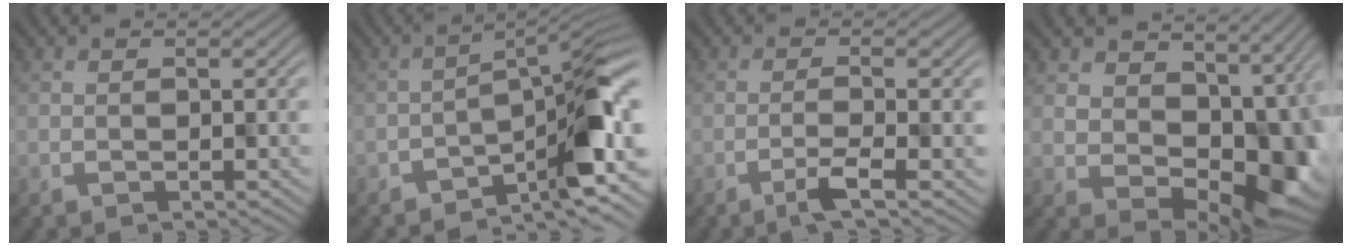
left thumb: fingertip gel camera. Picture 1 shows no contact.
{"total": 6.0, "force": [-2.4, 1.1, 5.4], "torque": [-0.070, 0.013, -0.047]}
{"total": 2.4, "force": [-0.9, 0.0, 2.3], "torque": [-0.035, 0.007, -0.033]}
{"total": 9.3, "force": [2.5, 6.3, 6.3], "torque": [-0.095, -0.027, 0.051]}